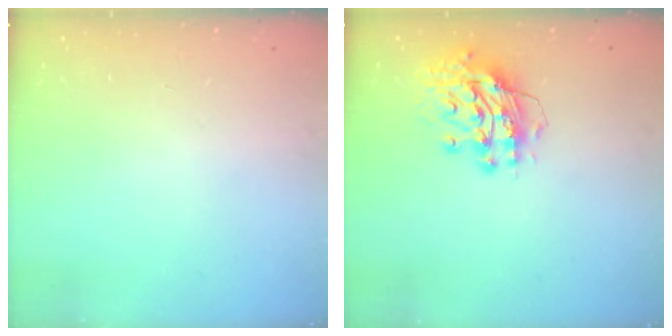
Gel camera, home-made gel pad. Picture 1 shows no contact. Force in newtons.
{"total": 12.9, "press": 12.8, "slide": 1.2}